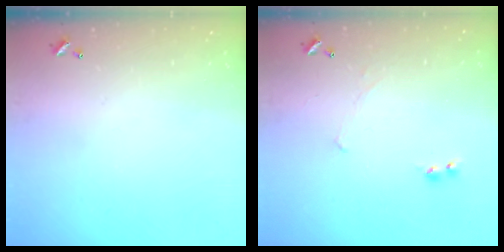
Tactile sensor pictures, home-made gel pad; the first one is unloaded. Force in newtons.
{"total": 2.3, "press": 2.3, "slide": 0.2}